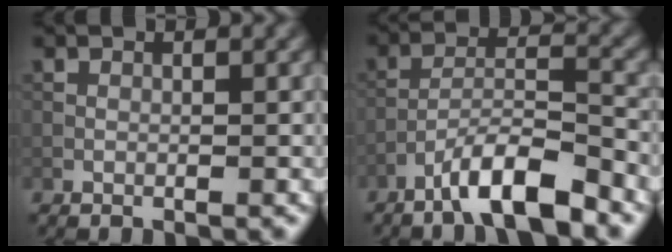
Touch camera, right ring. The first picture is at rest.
{"total": 6.5, "force": [-4.6, 1.2, 4.4], "torque": [-0.072, 0.008, -0.082]}